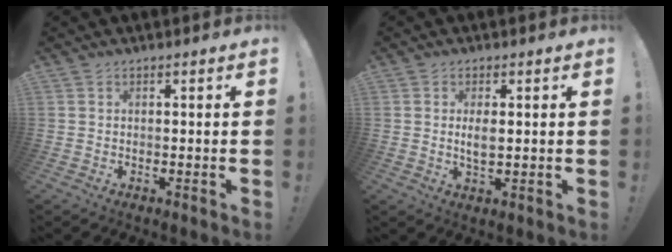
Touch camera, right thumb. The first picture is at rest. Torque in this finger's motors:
{"motor_torque": [0.04, 0.03, 0.20, 0.02, 0.01]}